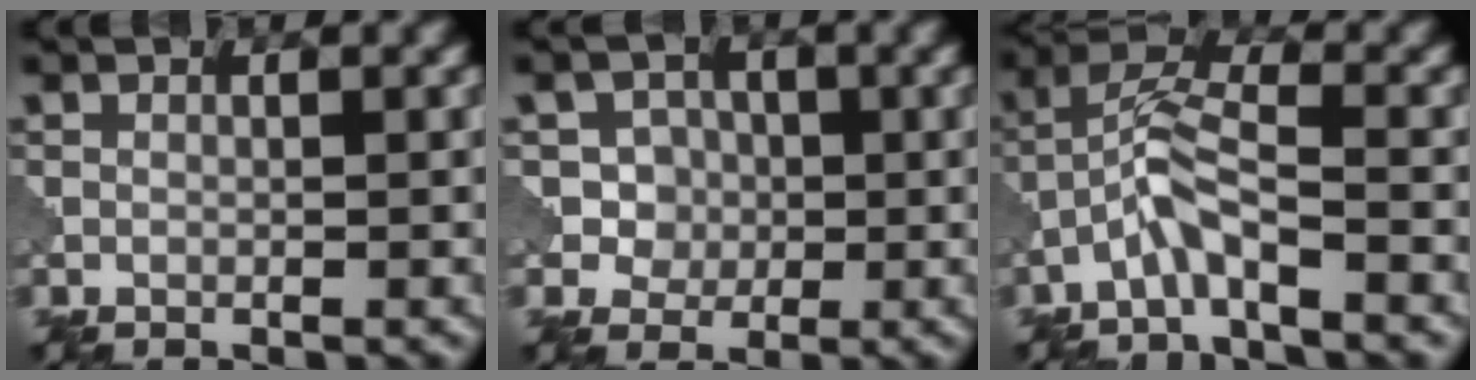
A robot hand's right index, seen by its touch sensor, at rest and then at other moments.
{"total": 4.2, "force": [0.5, 4.0, 1.2], "torque": [-0.008, 0.009, 0.008]}
{"total": 3.6, "force": [-2.0, 0.5, 2.9], "torque": [-0.065, 0.015, -0.045]}